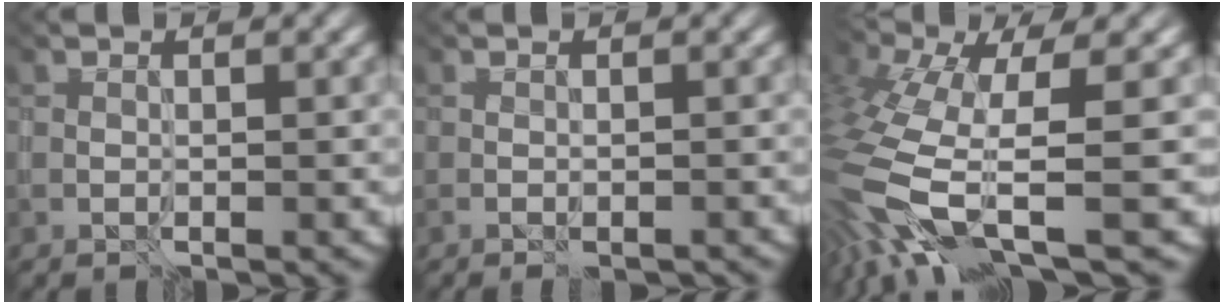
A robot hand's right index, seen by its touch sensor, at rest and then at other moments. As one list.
[{"total": 1.1, "force": [-0.8, 0.5, 0.5], "torque": [-0.003, 0.000, -0.007]}, {"total": 10.8, "force": [-3.4, 4.2, 9.4], "torque": [-0.230, -0.026, -0.051]}]